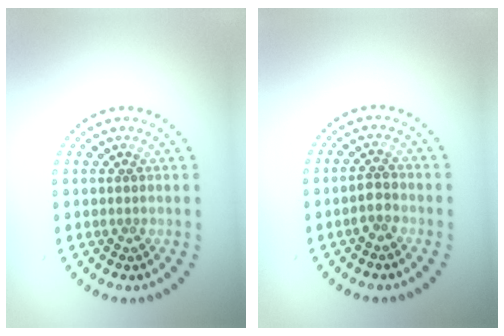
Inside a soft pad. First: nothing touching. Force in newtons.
{"total": 1.5, "press": 1.4, "slide": 0.6}